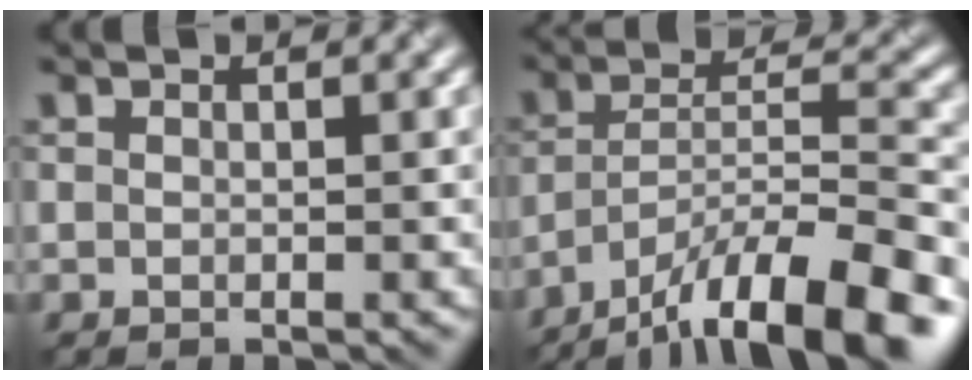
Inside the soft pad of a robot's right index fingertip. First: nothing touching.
{"total": 12.9, "force": [-9.7, 3.0, 7.9], "torque": [-0.132, 0.010, -0.164]}